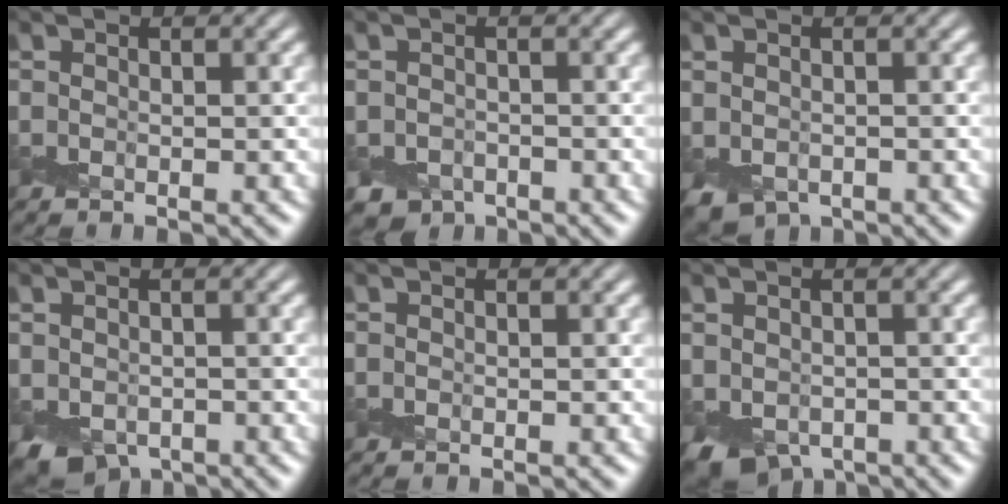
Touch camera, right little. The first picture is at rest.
{"total": 2.0, "force": [-1.3, 1.4, 0.1], "torque": [0.007, 0.002, -0.029]}
{"total": 1.3, "force": [-0.1, 1.2, 0.5], "torque": [-0.010, -0.002, -0.003]}
{"total": 2.9, "force": [-0.6, 2.3, 1.6], "torque": [-0.031, -0.010, -0.010]}
{"total": 0.0}
{"total": 3.6, "force": [-1.0, 2.8, 2.1], "torque": [-0.039, -0.013, -0.015]}